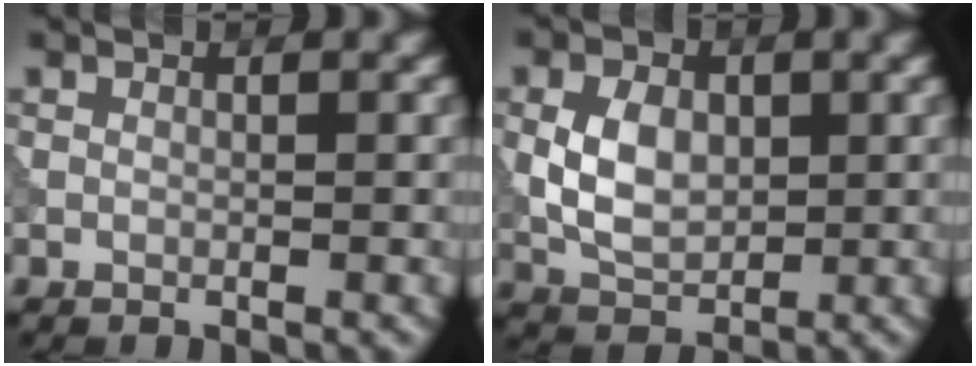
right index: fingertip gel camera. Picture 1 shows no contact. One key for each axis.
{"total": 4.5, "fx": 0.2, "fy": 3.1, "fz": 3.3, "tx": -0.069, "ty": 0.000, "tz": 0.004}